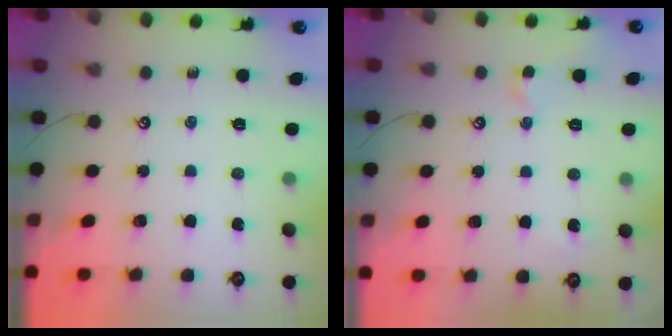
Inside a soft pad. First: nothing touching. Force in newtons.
{"total": 1.0, "press": 0.9, "slide": 0.3}